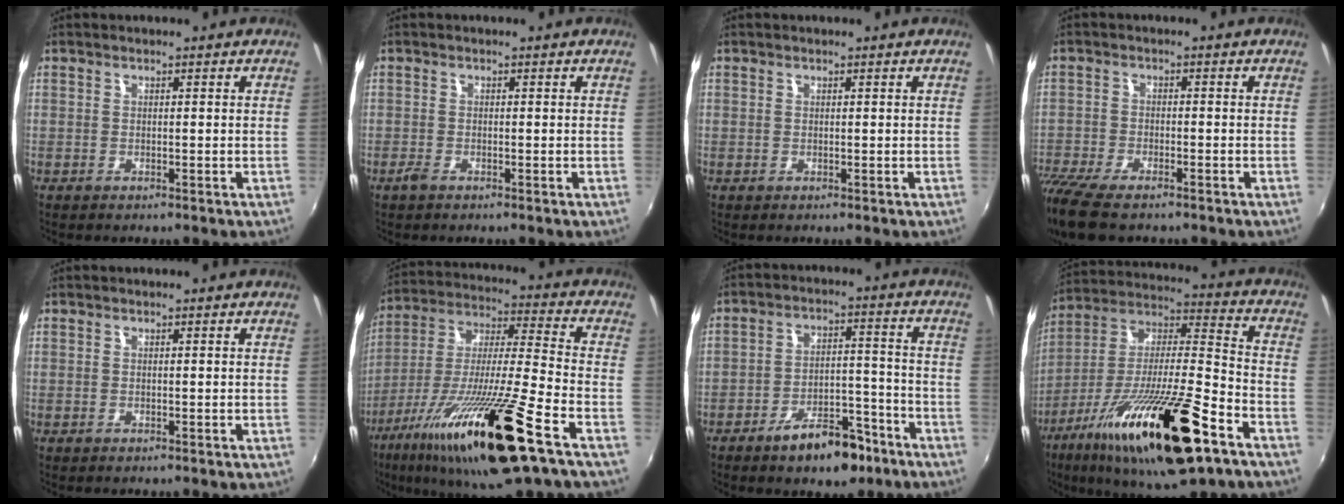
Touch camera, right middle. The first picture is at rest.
{"total": 1.4, "force": [-1.1, 0.5, 0.8], "torque": [-0.017, -0.004, -0.022]}
{"total": 0.5, "force": [-0.1, 0.5, -0.1], "torque": [0.001, 0.000, -0.003]}
{"total": 13.4, "force": [-10.2, 4.5, 7.4], "torque": [-0.182, -0.055, -0.184]}
{"total": 0.0}
{"total": 23.8, "force": [-13.0, 1.1, 19.9], "torque": [-0.372, -0.054, -0.235]}
{"total": 10.1, "force": [-7.1, 5.0, 5.2], "torque": [-0.085, 0.030, -0.097]}
{"total": 26.7, "force": [-14.6, 5.8, 21.5], "torque": [-0.376, -0.044, -0.250]}